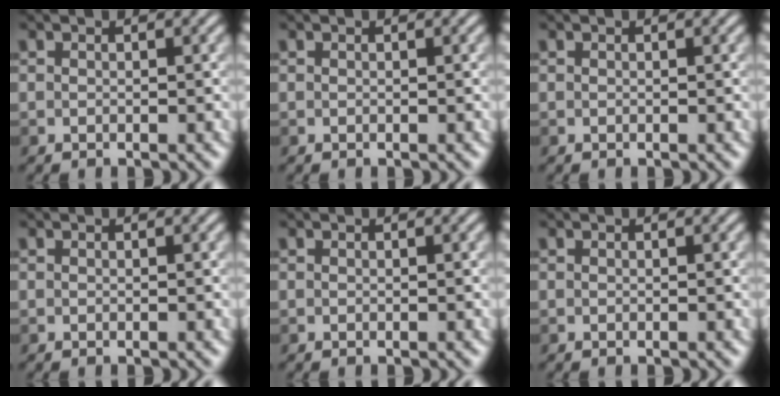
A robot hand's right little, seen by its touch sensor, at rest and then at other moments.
{"total": 0.0}
{"total": 0.0}
{"total": 0.0}
{"total": 0.0}
{"total": 0.0}